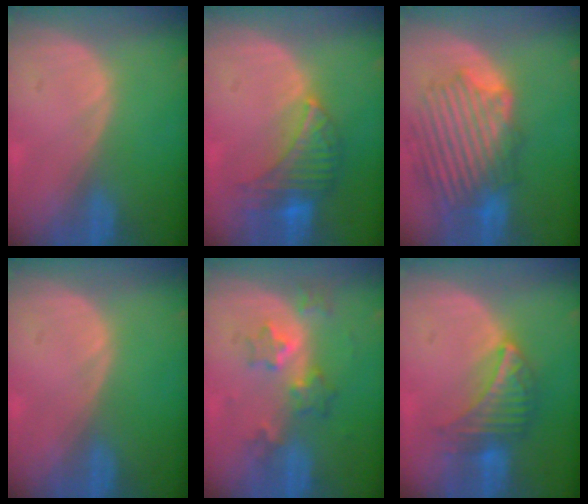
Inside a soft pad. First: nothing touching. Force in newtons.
{"total": 7.7, "press": 7.1, "slide": 3.0}
{"total": 9.9, "press": 9.8, "slide": 1.6}
{"total": 0.0}
{"total": 6.2, "press": 5.4, "slide": 3.0}
{"total": 6.4, "press": 6.3, "slide": 1.1}